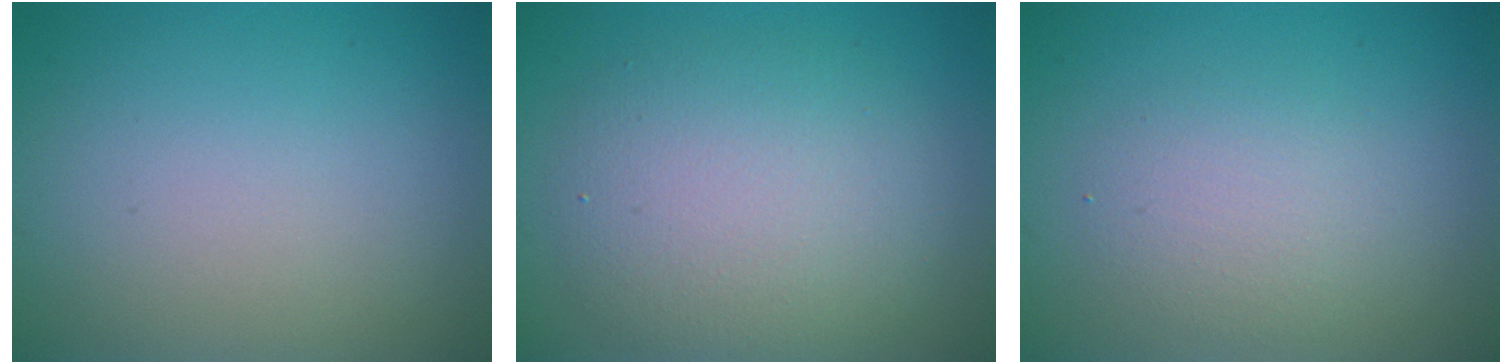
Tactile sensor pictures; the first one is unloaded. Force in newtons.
{"total": 6.1, "press": 6.1, "slide": 0.3}
{"total": 2.6, "press": 2.6, "slide": 0.2}